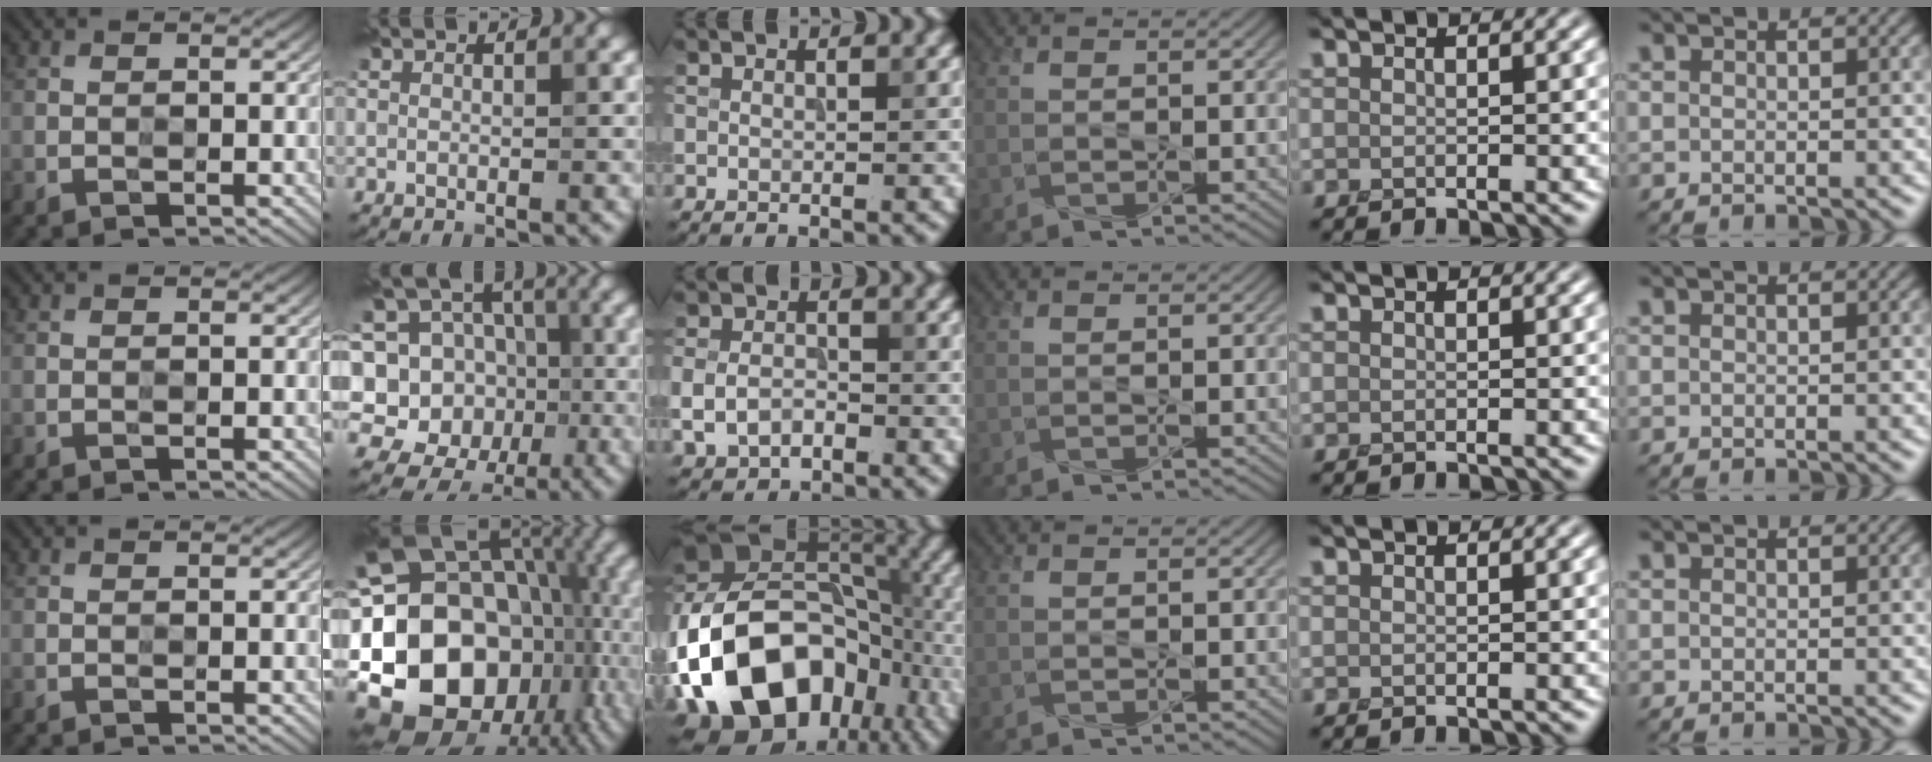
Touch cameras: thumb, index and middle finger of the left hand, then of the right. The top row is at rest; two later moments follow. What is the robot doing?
{"motion": "press", "object": "gel pad"}